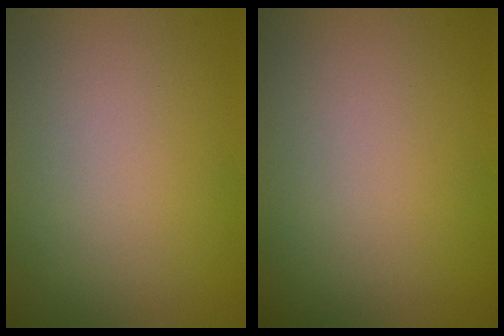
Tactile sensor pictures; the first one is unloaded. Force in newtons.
{"total": 0.0}